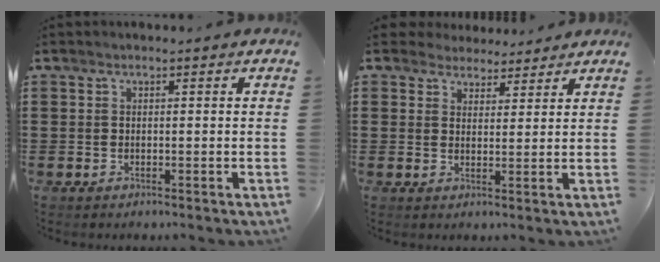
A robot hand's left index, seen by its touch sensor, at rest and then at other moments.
{"total": 3.4, "force": [2.9, 1.6, -0.4], "torque": [-0.007, 0.003, 0.056]}